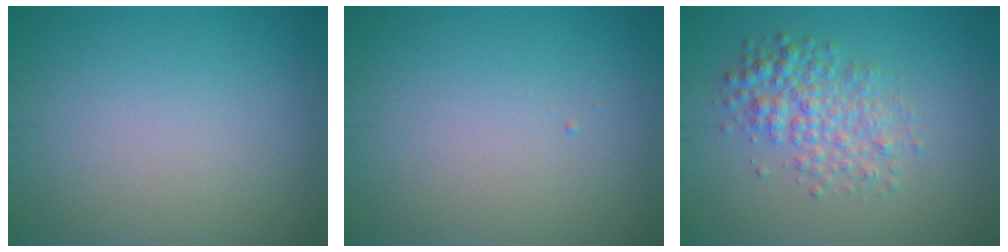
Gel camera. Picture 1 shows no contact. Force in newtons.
{"total": 0.0}
{"total": 3.7, "press": 3.7, "slide": 0.0}